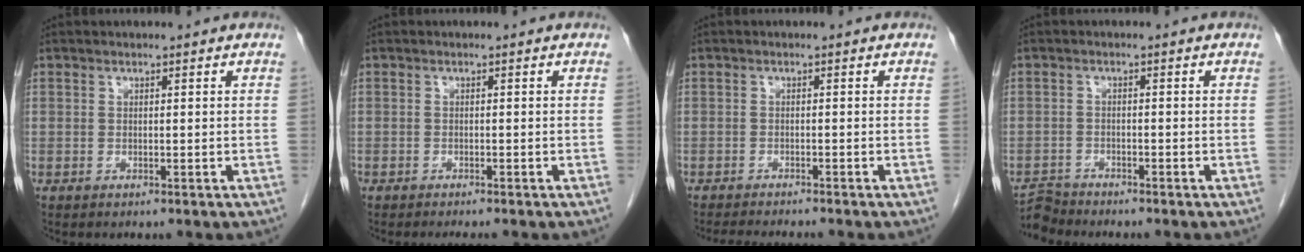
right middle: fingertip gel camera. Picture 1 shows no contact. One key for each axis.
{"total": 2.3, "fx": -2.0, "fy": 0.4, "fz": 1.1, "tx": -0.014, "ty": -0.004, "tz": -0.025}
{"total": 5.4, "fx": -5.0, "fy": -0.1, "fz": 2.1, "tx": -0.026, "ty": -0.013, "tz": -0.076}
{"total": 3.0, "fx": -2.9, "fy": -0.1, "fz": -0.7, "tx": 0.016, "ty": -0.014, "tz": -0.053}